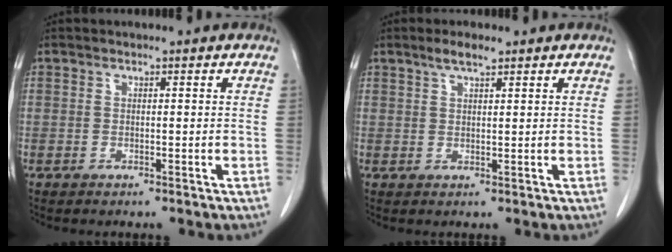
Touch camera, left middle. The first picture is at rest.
{"total": 2.7, "force": [2.0, 0.6, 1.8], "torque": [-0.038, 0.006, 0.037]}